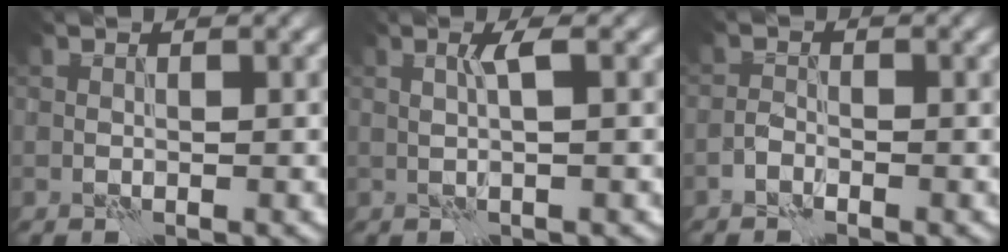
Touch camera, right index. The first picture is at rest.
{"total": 1.4, "force": [0.6, -0.7, 1.0], "torque": [-0.024, 0.003, 0.012]}
{"total": 0.9, "force": [-0.8, 0.1, 0.1], "torque": [-0.001, 0.005, -0.019]}